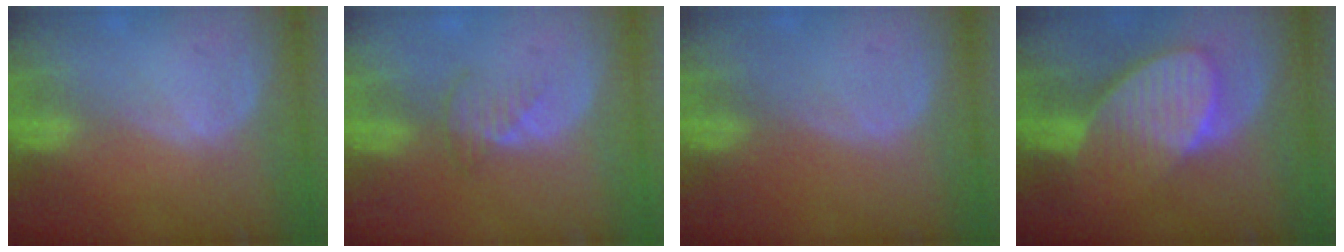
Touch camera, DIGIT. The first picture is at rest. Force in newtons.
{"total": 2.5, "press": 2.5, "slide": 0.2}
{"total": 0.0}
{"total": 8.9, "press": 8.0, "slide": 3.9}